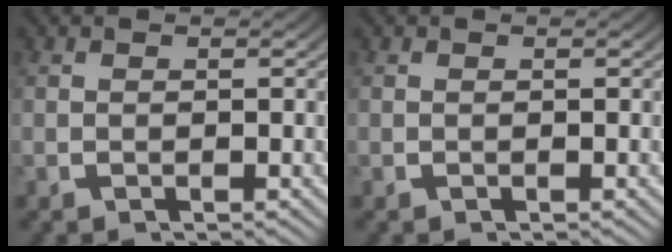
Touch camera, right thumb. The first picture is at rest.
{"total": 0.0}